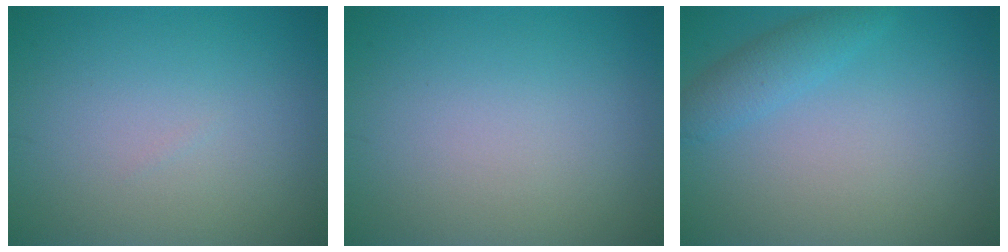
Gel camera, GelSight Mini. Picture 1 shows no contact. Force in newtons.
{"total": 0.0}
{"total": 2.3, "press": 2.3, "slide": 0.1}